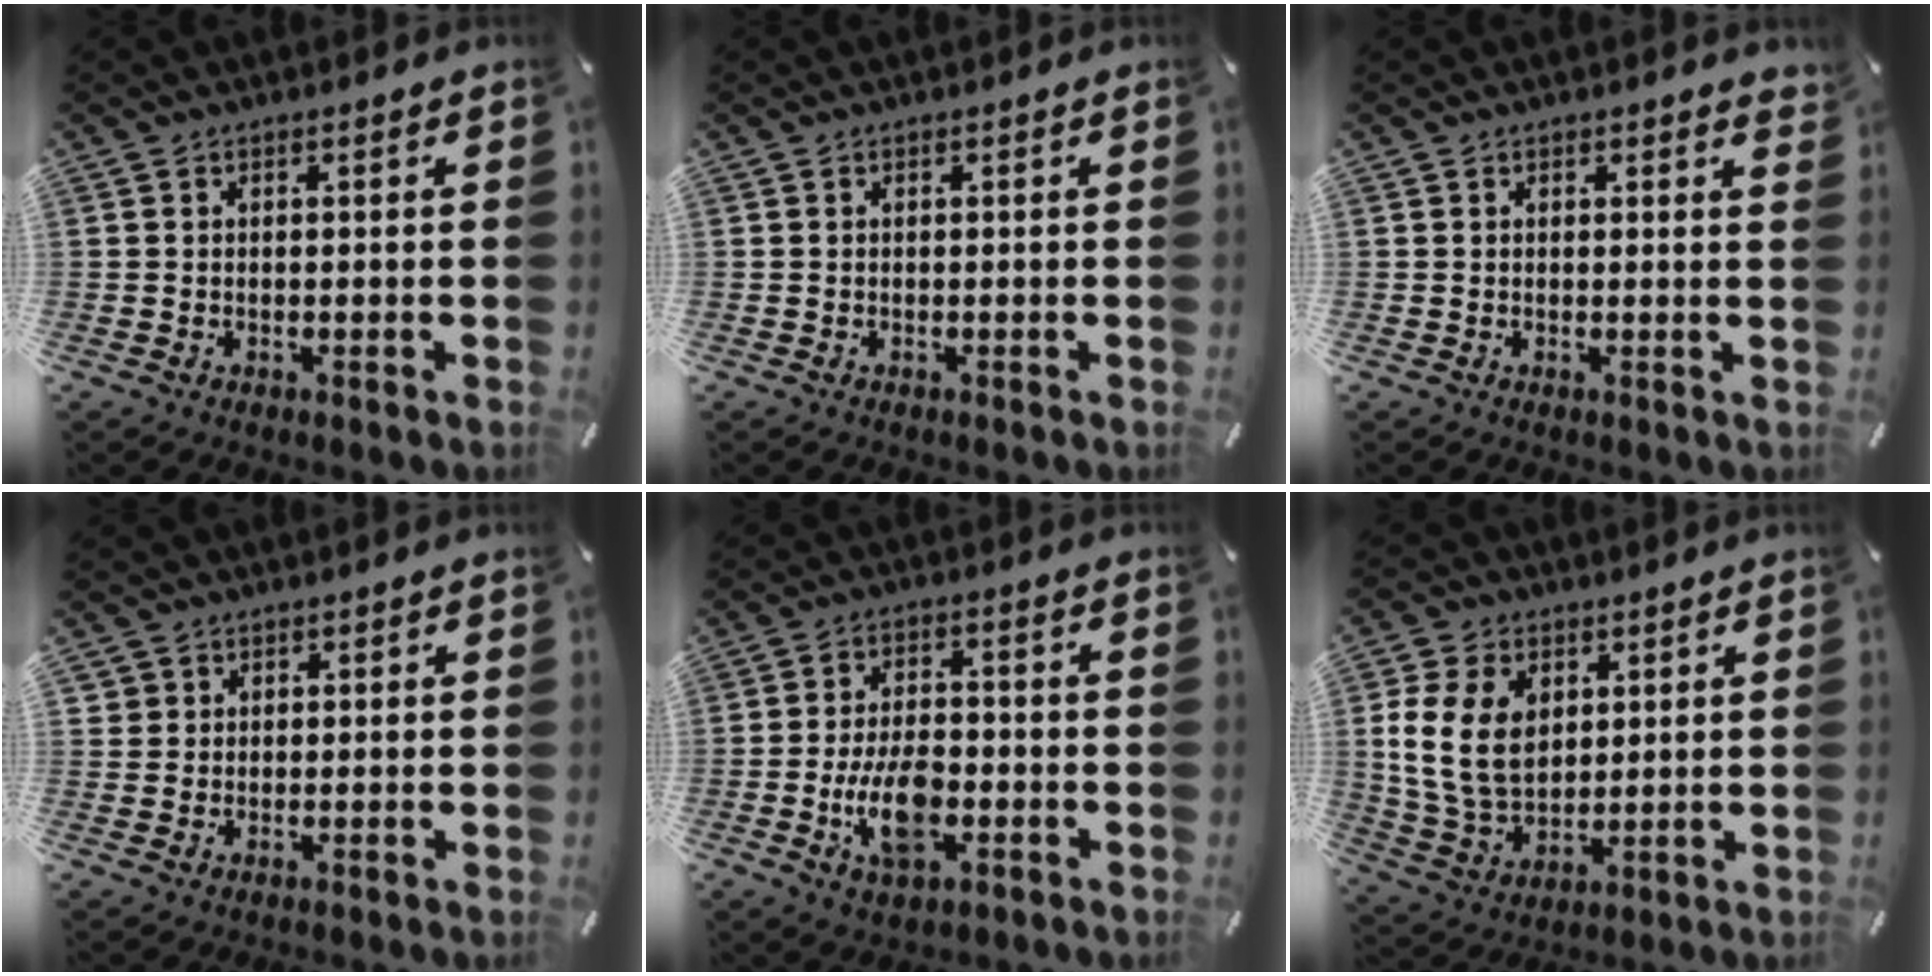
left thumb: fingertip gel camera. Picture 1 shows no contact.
{"total": 0.0}
{"total": 0.9, "force": [0.7, 0.5, 0.3], "torque": [0.009, -0.006, 0.010]}
{"total": 2.3, "force": [0.9, 2.2, 0.1], "torque": [0.003, 0.001, 0.014]}
{"total": 10.0, "force": [-3.2, 5.3, 7.9], "torque": [-0.166, 0.006, -0.053]}
{"total": 13.0, "force": [2.9, 9.9, 8.0], "torque": [-0.184, -0.002, 0.051]}